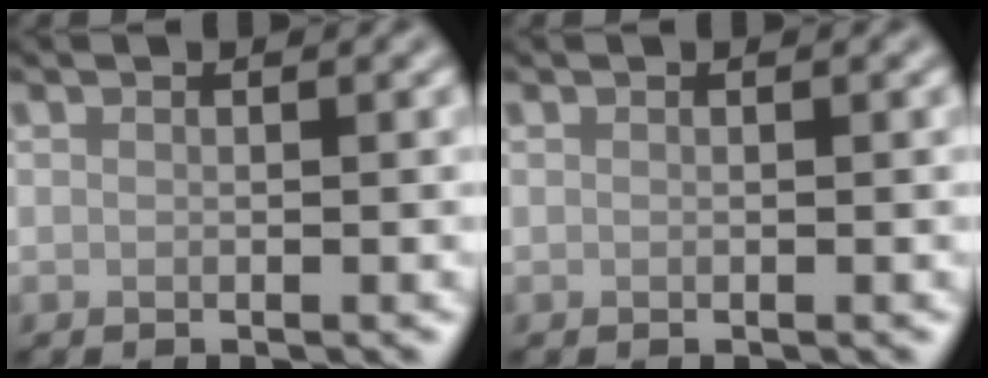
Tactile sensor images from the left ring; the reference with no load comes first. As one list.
[{"total": 0.0}]